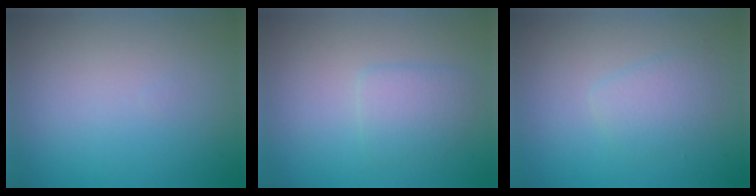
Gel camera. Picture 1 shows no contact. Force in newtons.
{"total": 2.1, "press": 2.1, "slide": 0.0}
{"total": 2.1, "press": 2.1, "slide": 0.1}